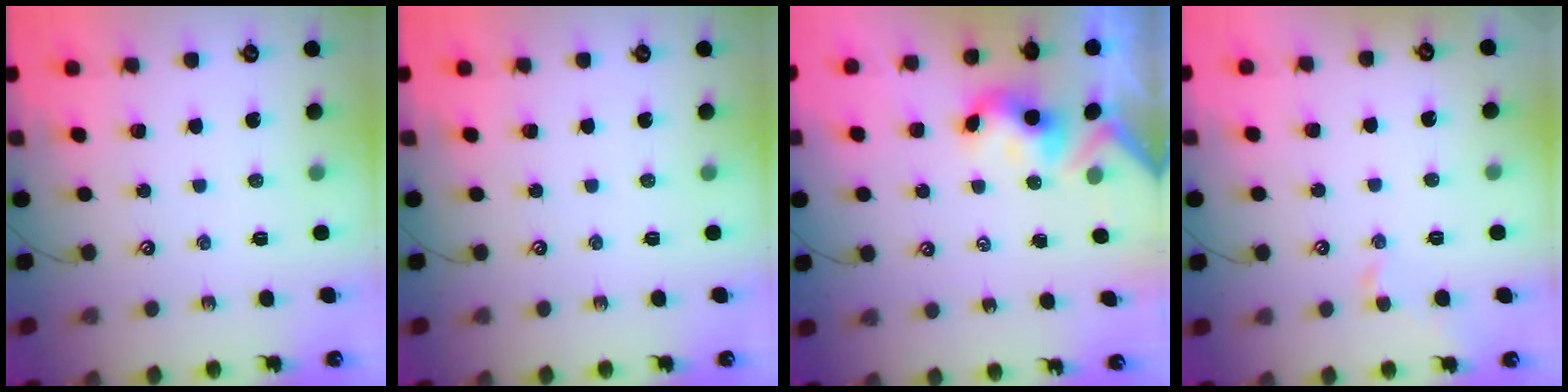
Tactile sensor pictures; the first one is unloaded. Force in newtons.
{"total": 0.0}
{"total": 3.4, "press": 3.4, "slide": 0.3}
{"total": 0.0}